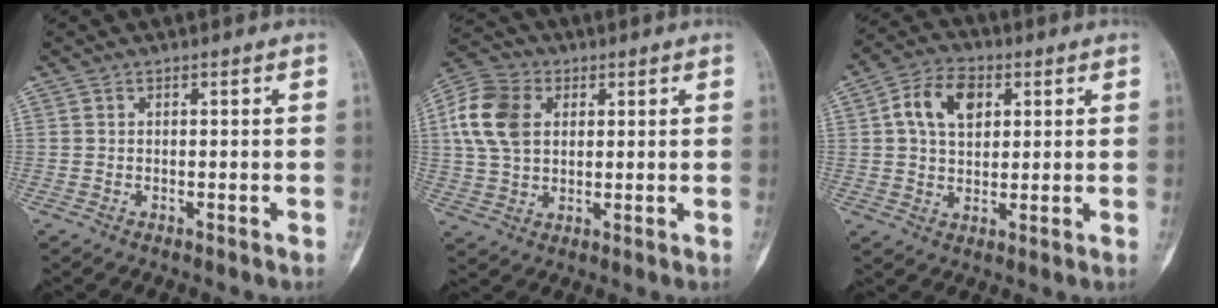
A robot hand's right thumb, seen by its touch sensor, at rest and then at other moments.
{"total": 11.9, "force": [2.7, 8.6, 7.8], "torque": [-0.143, 0.011, 0.046]}
{"total": 9.6, "force": [2.6, 6.4, 6.6], "torque": [-0.104, 0.006, 0.042]}